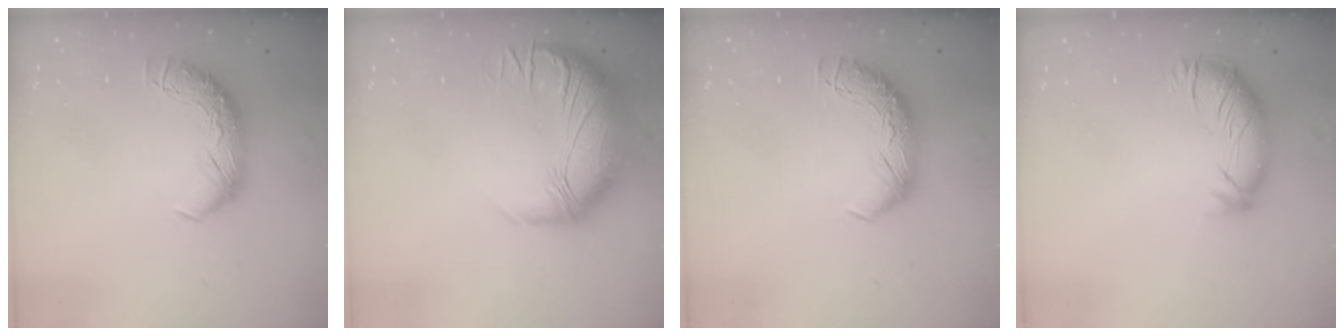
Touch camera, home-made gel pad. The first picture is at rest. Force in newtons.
{"total": 3.4, "press": 1.5, "slide": 3.1}
{"total": 0.0}
{"total": 2.8, "press": 2.0, "slide": 1.9}